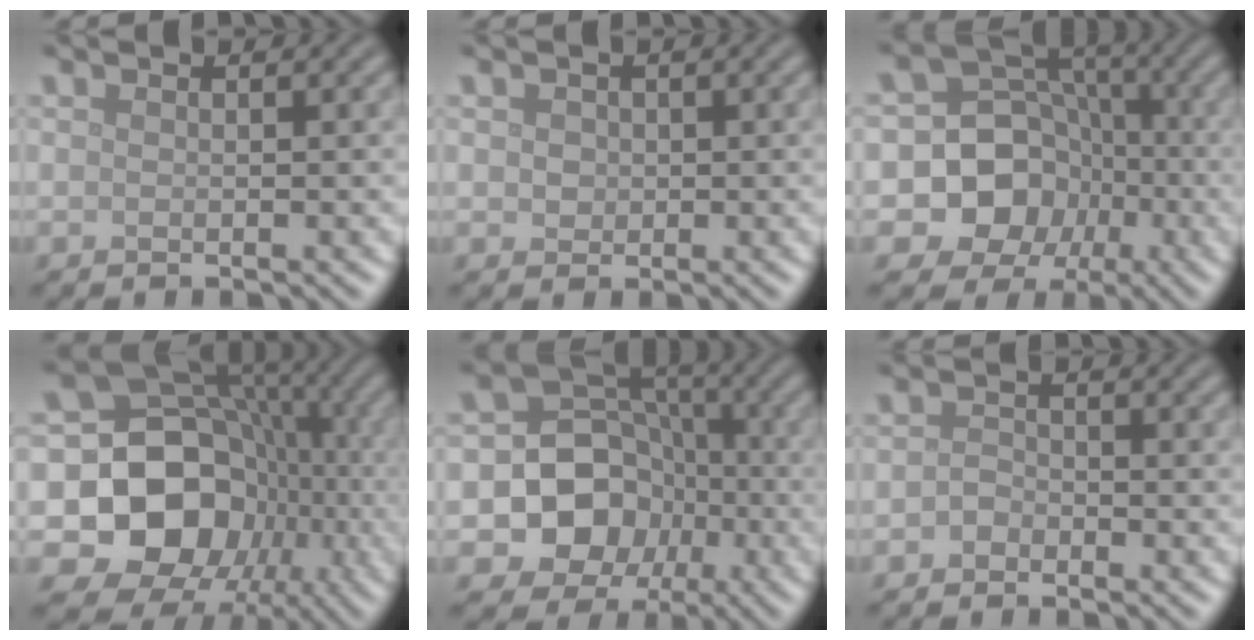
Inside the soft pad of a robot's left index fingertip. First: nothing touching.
{"total": 1.2, "force": [0.2, 1.1, 0.5], "torque": [-0.004, -0.003, 0.005]}
{"total": 11.0, "force": [-3.2, 10.0, 3.1], "torque": [-0.041, 0.004, -0.077]}
{"total": 15.9, "force": [-2.8, 13.4, 8.1], "torque": [-0.141, -0.011, -0.065]}
{"total": 9.5, "force": [-2.7, 8.5, 3.3], "torque": [-0.028, 0.004, -0.072]}
{"total": 1.2, "force": [-0.7, 0.9, 0.4], "torque": [-0.007, 0.002, -0.016]}